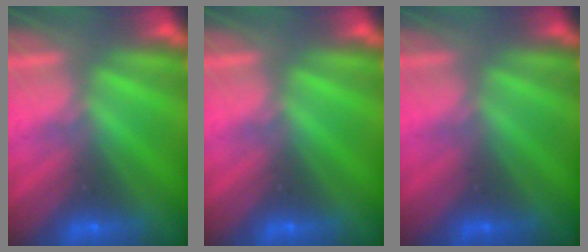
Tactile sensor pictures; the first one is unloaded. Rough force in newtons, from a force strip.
{"total": 0.0}
{"total": 2.4}